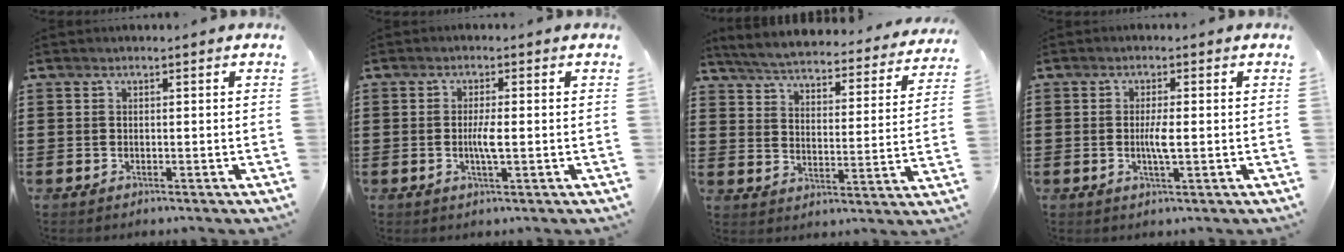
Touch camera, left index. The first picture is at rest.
{"total": 3.1, "force": [-0.4, 0.5, 3.0], "torque": [-0.063, -0.003, -0.010]}
{"total": 4.6, "force": [4.5, -0.2, 0.8], "torque": [-0.042, -0.038, 0.072]}
{"total": 3.1, "force": [-0.2, 0.5, 3.1], "torque": [-0.064, -0.004, -0.008]}